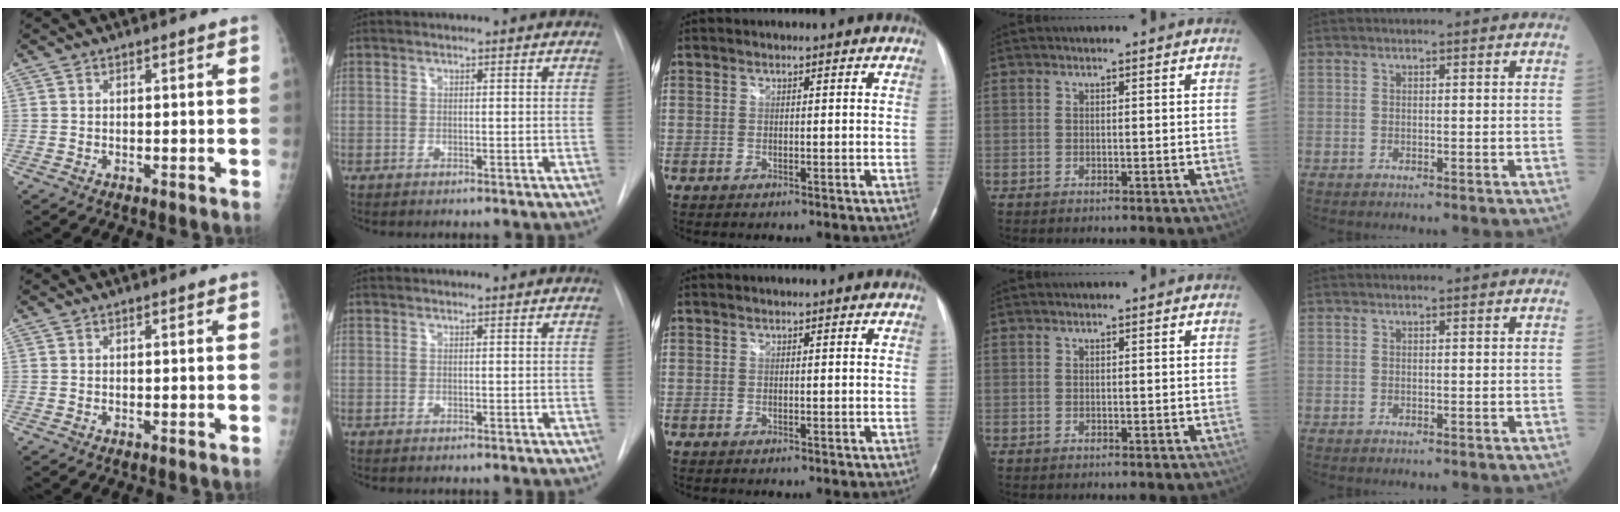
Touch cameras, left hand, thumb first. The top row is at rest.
{}